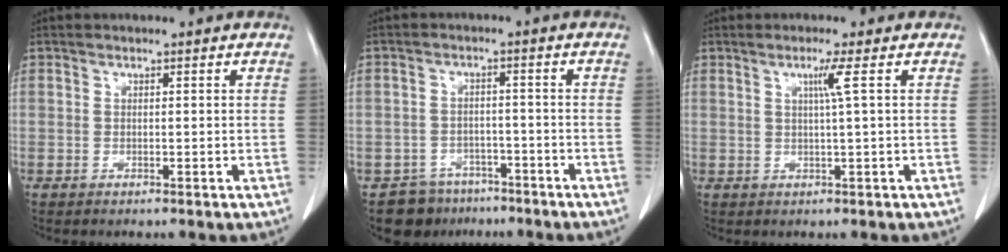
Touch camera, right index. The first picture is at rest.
{"total": 6.6, "force": [-5.0, 4.3, -0.1], "torque": [0.011, 0.018, -0.074]}
{"total": 2.5, "force": [0.8, -0.9, 2.2], "torque": [-0.045, -0.004, 0.018]}